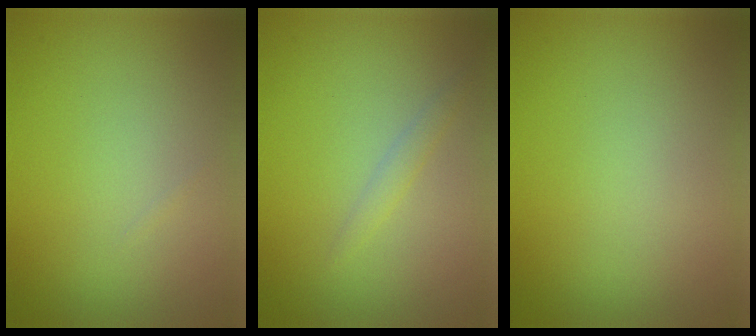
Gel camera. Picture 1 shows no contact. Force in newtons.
{"total": 1.1, "press": 1.1, "slide": 0.2}
{"total": 0.0}